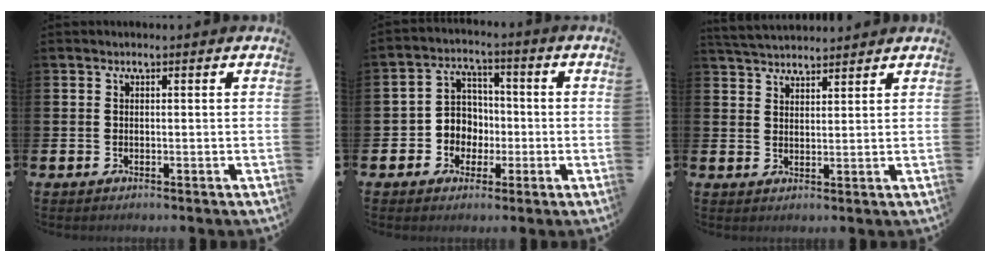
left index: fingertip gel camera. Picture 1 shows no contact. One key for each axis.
{"total": 5.1, "fx": -0.6, "fy": 5.0, "fz": 1.3, "tx": -0.047, "ty": 0.005, "tz": -0.016}
{"total": 3.9, "fx": 3.8, "fy": 0.5, "fz": 0.4, "tx": -0.027, "ty": -0.012, "tz": 0.073}